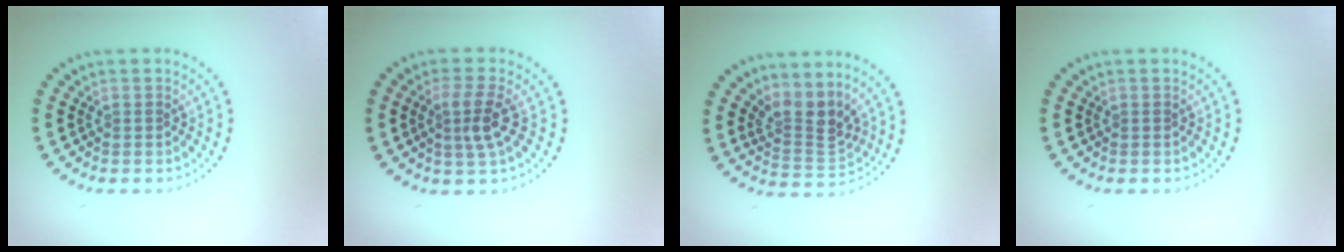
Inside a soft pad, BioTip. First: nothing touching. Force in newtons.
{"total": 2.7, "press": 2.4, "slide": 1.3}
{"total": 3.3, "press": 2.3, "slide": 2.3}
{"total": 0.0}